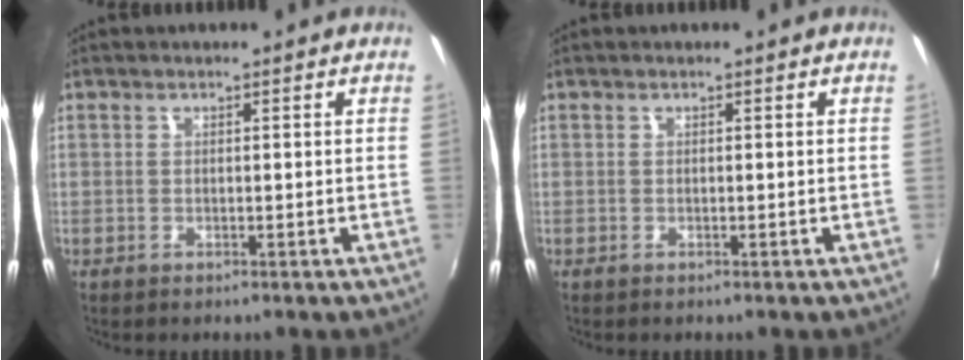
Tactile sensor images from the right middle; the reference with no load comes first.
{"total": 0.0}